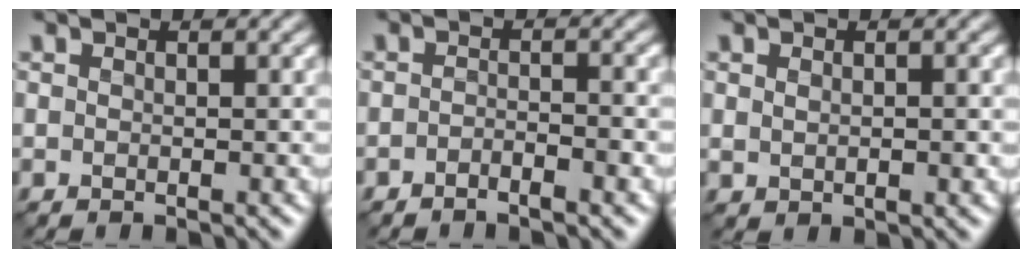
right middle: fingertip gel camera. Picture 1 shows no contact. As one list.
[{"total": 1.7, "force": [-1.2, 0.1, 1.2], "torque": [-0.019, 0.002, -0.025]}, {"total": 1.6, "force": [-0.1, 0.9, 1.3], "torque": [-0.021, -0.001, 0.009]}]